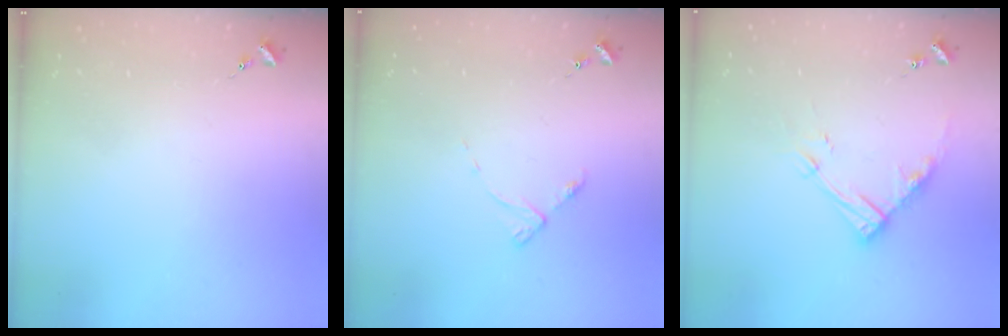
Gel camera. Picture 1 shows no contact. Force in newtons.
{"total": 4.4, "press": 4.3, "slide": 0.7}
{"total": 13.1, "press": 13.0, "slide": 1.3}